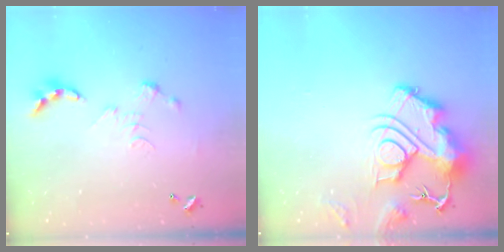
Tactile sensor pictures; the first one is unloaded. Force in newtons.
{"total": 16.9, "press": 16.9, "slide": 1.6}